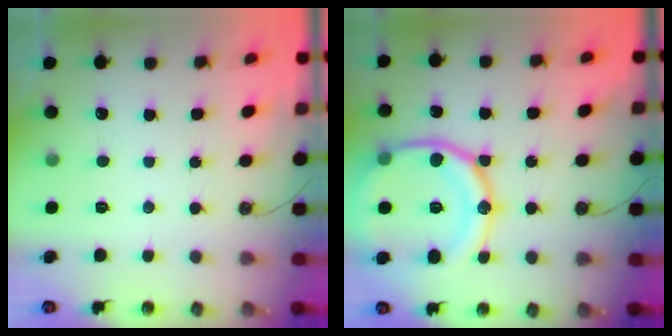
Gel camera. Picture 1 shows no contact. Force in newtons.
{"total": 21.5, "press": 21.4, "slide": 2.4}